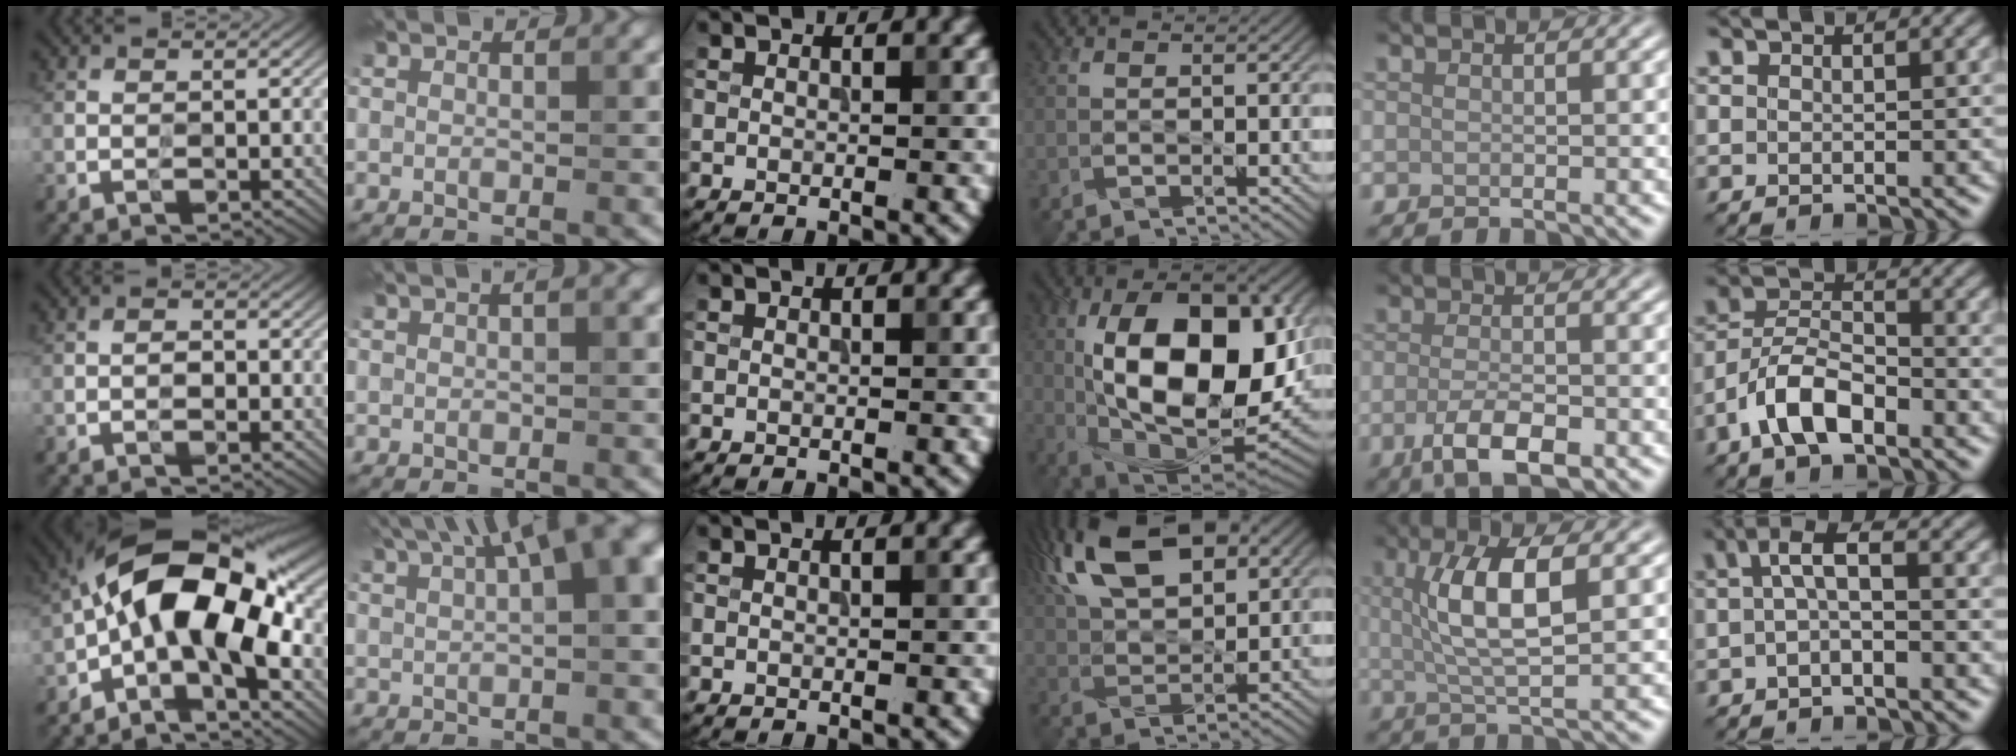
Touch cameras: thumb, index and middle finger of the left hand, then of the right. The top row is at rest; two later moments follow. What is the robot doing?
{"motion": "wipe", "object": "bowl"}